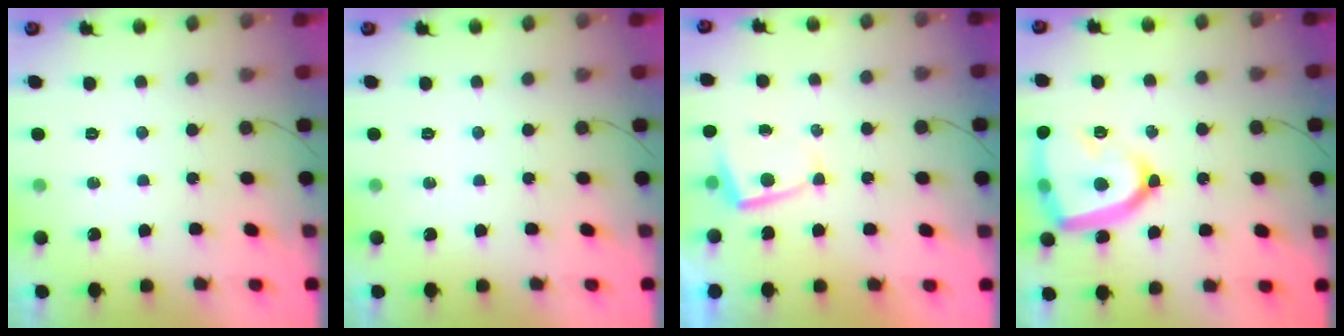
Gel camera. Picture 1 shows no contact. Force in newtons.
{"total": 0.0}
{"total": 2.8, "press": 2.8, "slide": 0.5}
{"total": 18.7, "press": 18.6, "slide": 1.7}